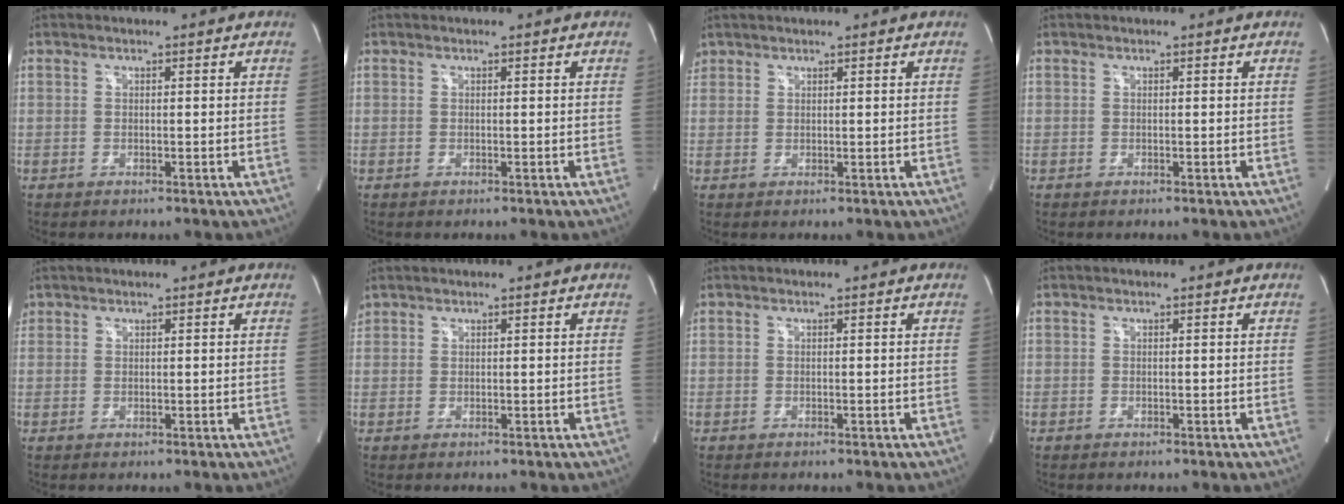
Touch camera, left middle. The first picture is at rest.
{"total": 0.0}
{"total": 1.6, "force": [1.3, 1.0, 0.0], "torque": [0.001, 0.013, 0.024]}
{"total": 0.0}
{"total": 1.0, "force": [0.8, 0.6, -0.1], "torque": [0.006, 0.008, 0.012]}
{"total": 1.3, "force": [1.2, 0.5, 0.1], "torque": [-0.007, 0.014, 0.025]}
{"total": 0.0}
{"total": 0.0}